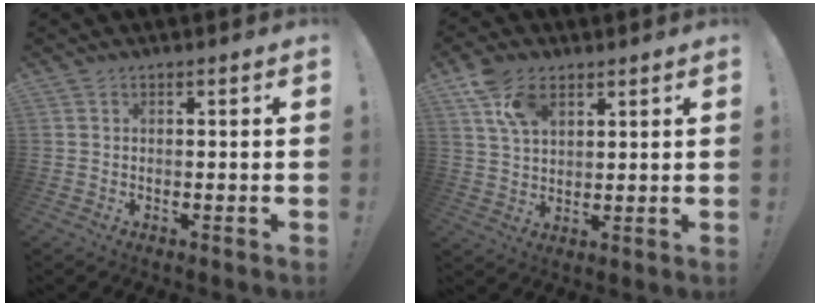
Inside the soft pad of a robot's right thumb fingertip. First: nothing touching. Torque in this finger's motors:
{"motor_torque": [0.31, 1.46, 0.44, 0.21, 0.02]}